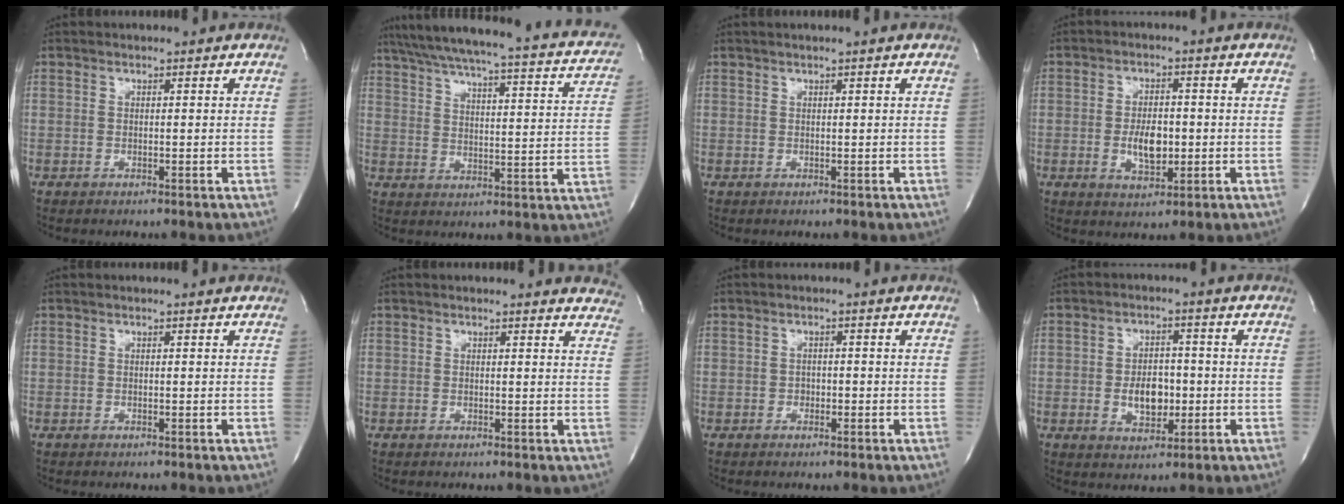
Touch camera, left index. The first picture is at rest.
{"total": 28.7, "force": [24.3, 4.5, 14.6], "torque": [-0.228, -0.020, 0.294]}
{"total": 0.7, "force": [0.5, -0.2, 0.5], "torque": [-0.016, 0.002, 0.015]}
{"total": 5.6, "force": [-1.0, 2.6, 4.8], "torque": [-0.085, -0.004, -0.011]}
{"total": 0.0}
{"total": 10.5, "force": [10.0, 2.2, 2.1], "torque": [0.008, -0.030, 0.074]}
{"total": 1.1, "force": [-0.5, 0.9, 0.5], "torque": [-0.006, 0.002, -0.008]}
{"total": 5.9, "force": [-1.1, 3.5, 4.6], "torque": [-0.076, 0.001, -0.011]}